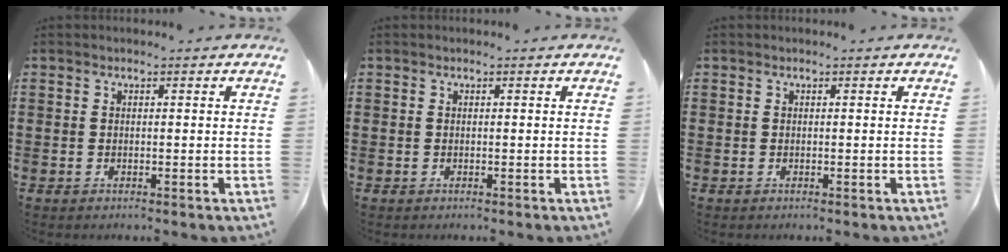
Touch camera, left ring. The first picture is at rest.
{"total": 0.0}
{"total": 0.0}